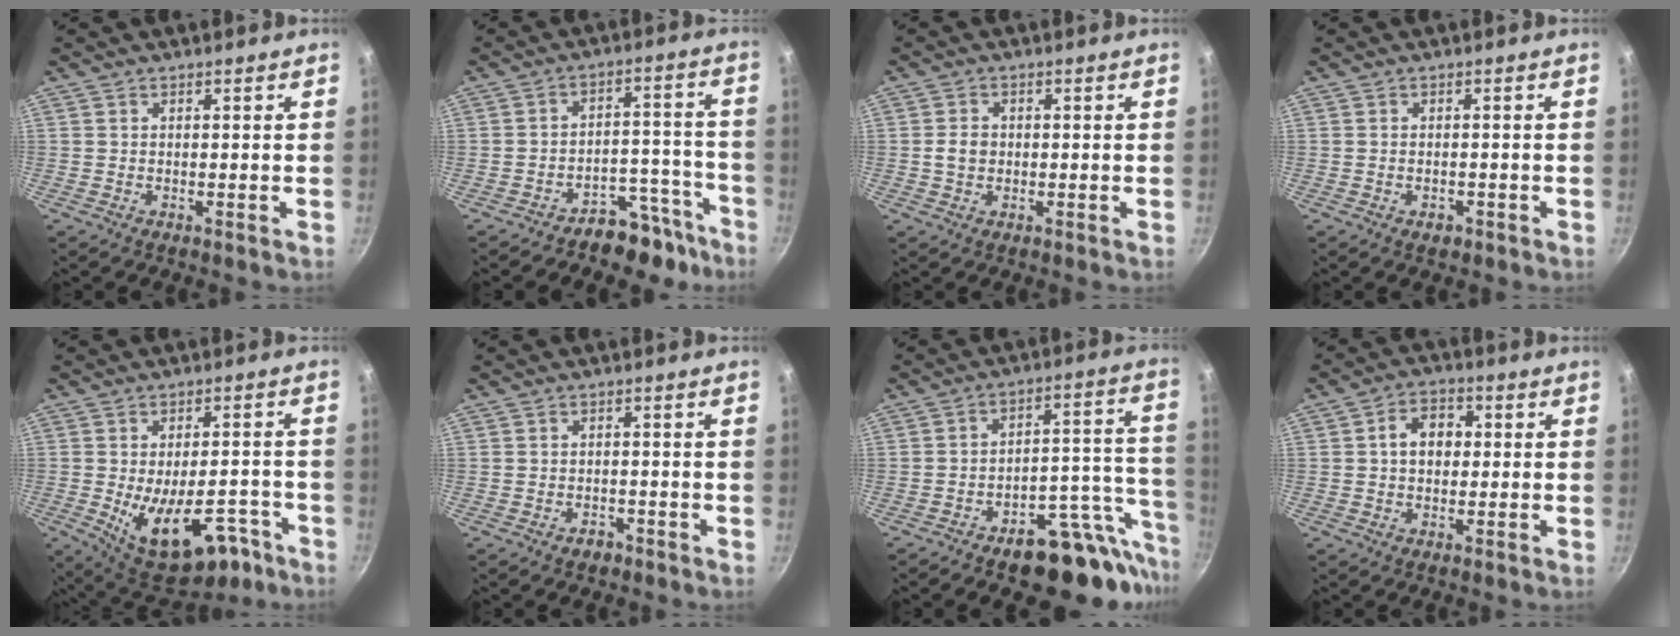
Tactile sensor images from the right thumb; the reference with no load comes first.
{"total": 9.9, "force": [-8.0, 5.2, 2.8], "torque": [0.034, 0.096, -0.105]}
{"total": 2.8, "force": [-0.2, 2.3, 1.6], "torque": [-0.021, 0.007, -0.006]}
{"total": 1.9, "force": [-1.0, 1.1, 1.1], "torque": [-0.016, 0.005, -0.012]}
{"total": 16.7, "force": [-6.9, 8.8, 12.4], "torque": [-0.137, 0.016, -0.080]}
{"total": 2.0, "force": [-1.4, 1.3, 0.8], "torque": [-0.007, 0.015, -0.014]}
{"total": 18.4, "force": [-11.7, 8.3, 11.6], "torque": [-0.078, 0.079, -0.160]}
{"total": 6.7, "force": [0.7, 4.9, 4.4], "torque": [-0.043, 0.016, 0.002]}